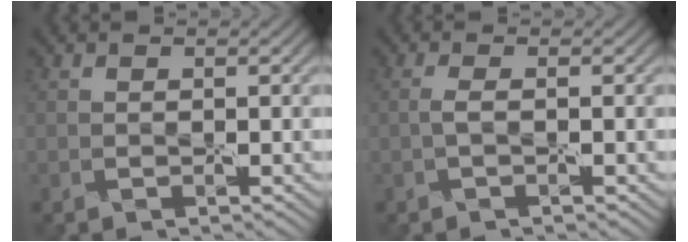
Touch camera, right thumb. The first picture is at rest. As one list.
[{"total": 0.6, "force": [-0.1, -0.6, 0.3], "torque": [-0.011, 0.010, -0.009]}]